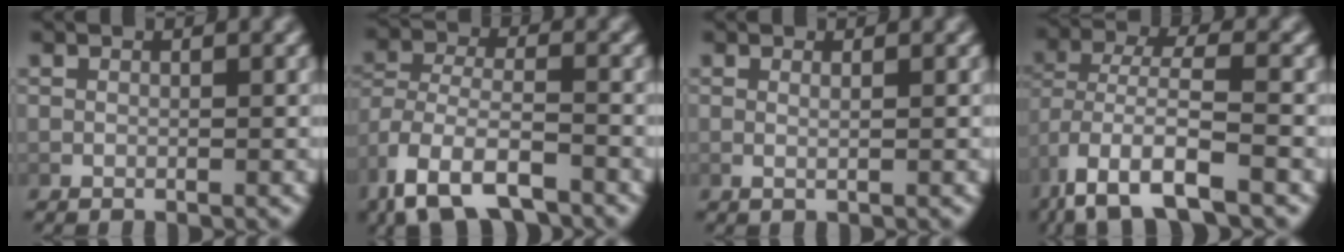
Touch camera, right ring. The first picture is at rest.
{"total": 5.5, "force": [-3.2, 3.0, 3.4], "torque": [-0.092, -0.041, -0.033]}
{"total": 0.7, "force": [0.3, -0.1, 0.6], "torque": [-0.010, -0.005, 0.007]}
{"total": 6.3, "force": [-3.1, 2.7, 4.7], "torque": [-0.110, -0.028, -0.030]}